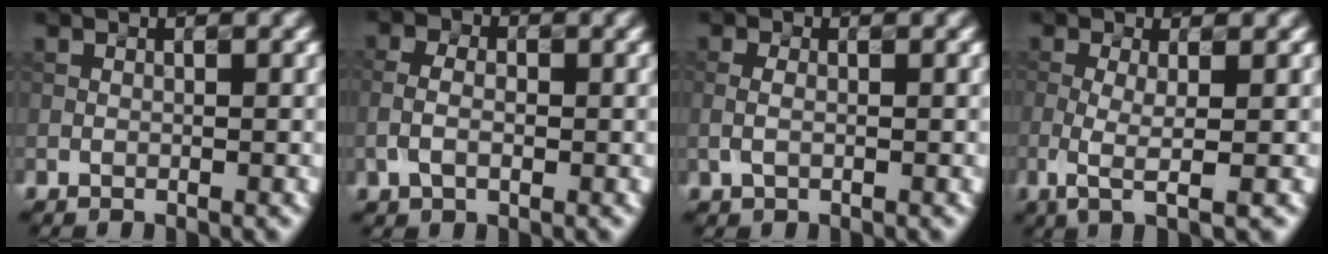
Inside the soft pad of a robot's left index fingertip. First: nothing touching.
{"total": 2.3, "force": [-0.5, 1.5, 1.6], "torque": [-0.037, 0.007, -0.013]}
{"total": 1.0, "force": [-0.2, 0.6, 0.8], "torque": [-0.024, 0.003, -0.005]}
{"total": 3.3, "force": [-0.9, 0.8, 3.1], "torque": [-0.063, -0.003, -0.020]}